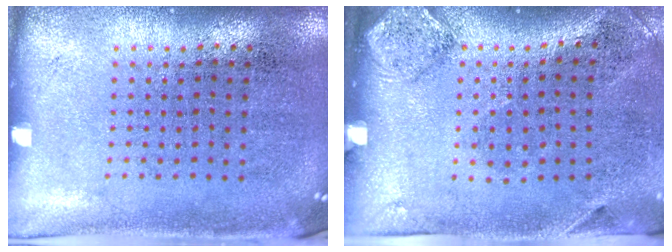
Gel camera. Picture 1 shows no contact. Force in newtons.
{"total": 2.0, "press": 1.1, "slide": 1.7}